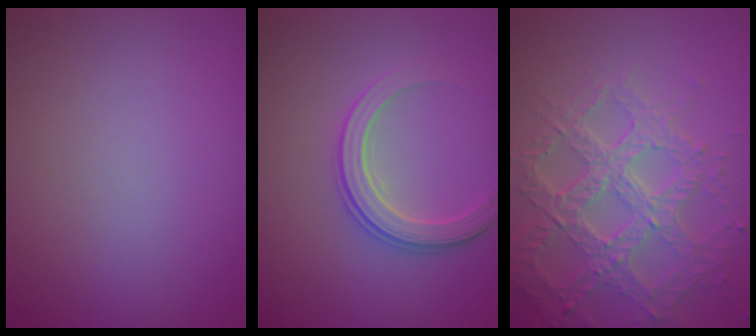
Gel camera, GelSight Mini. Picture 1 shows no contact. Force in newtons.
{"total": 2.8, "press": 2.8, "slide": 0.3}
{"total": 7.1, "press": 5.2, "slide": 4.8}